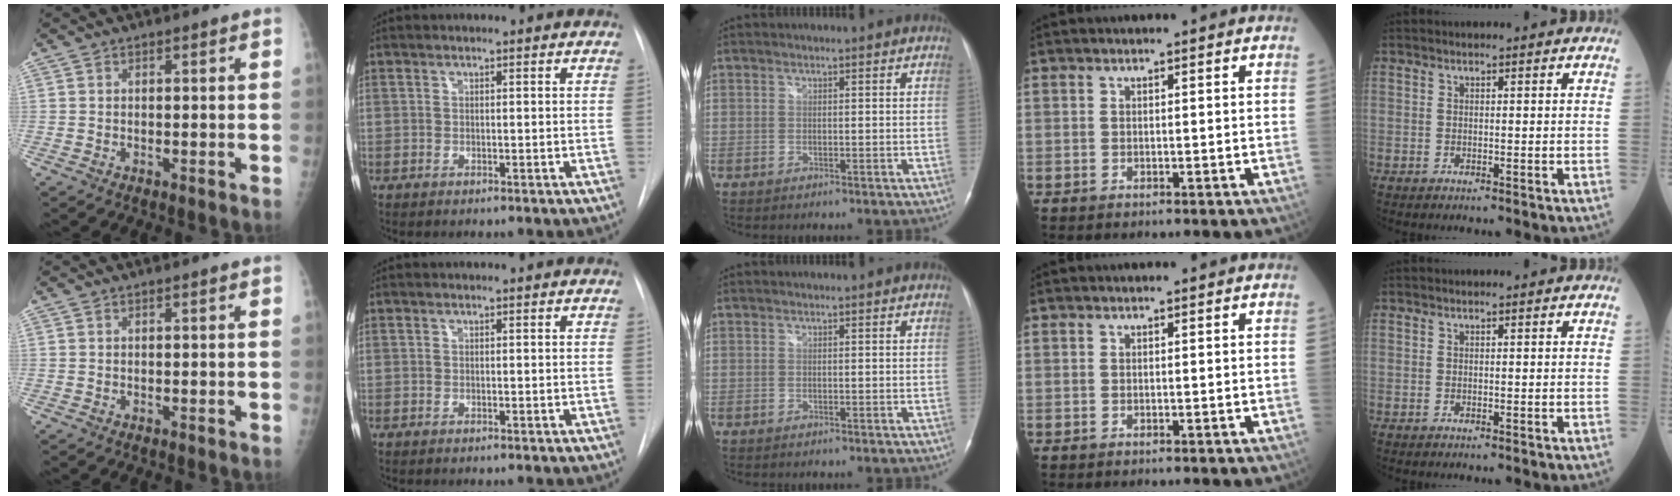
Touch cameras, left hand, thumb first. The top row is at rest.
{}